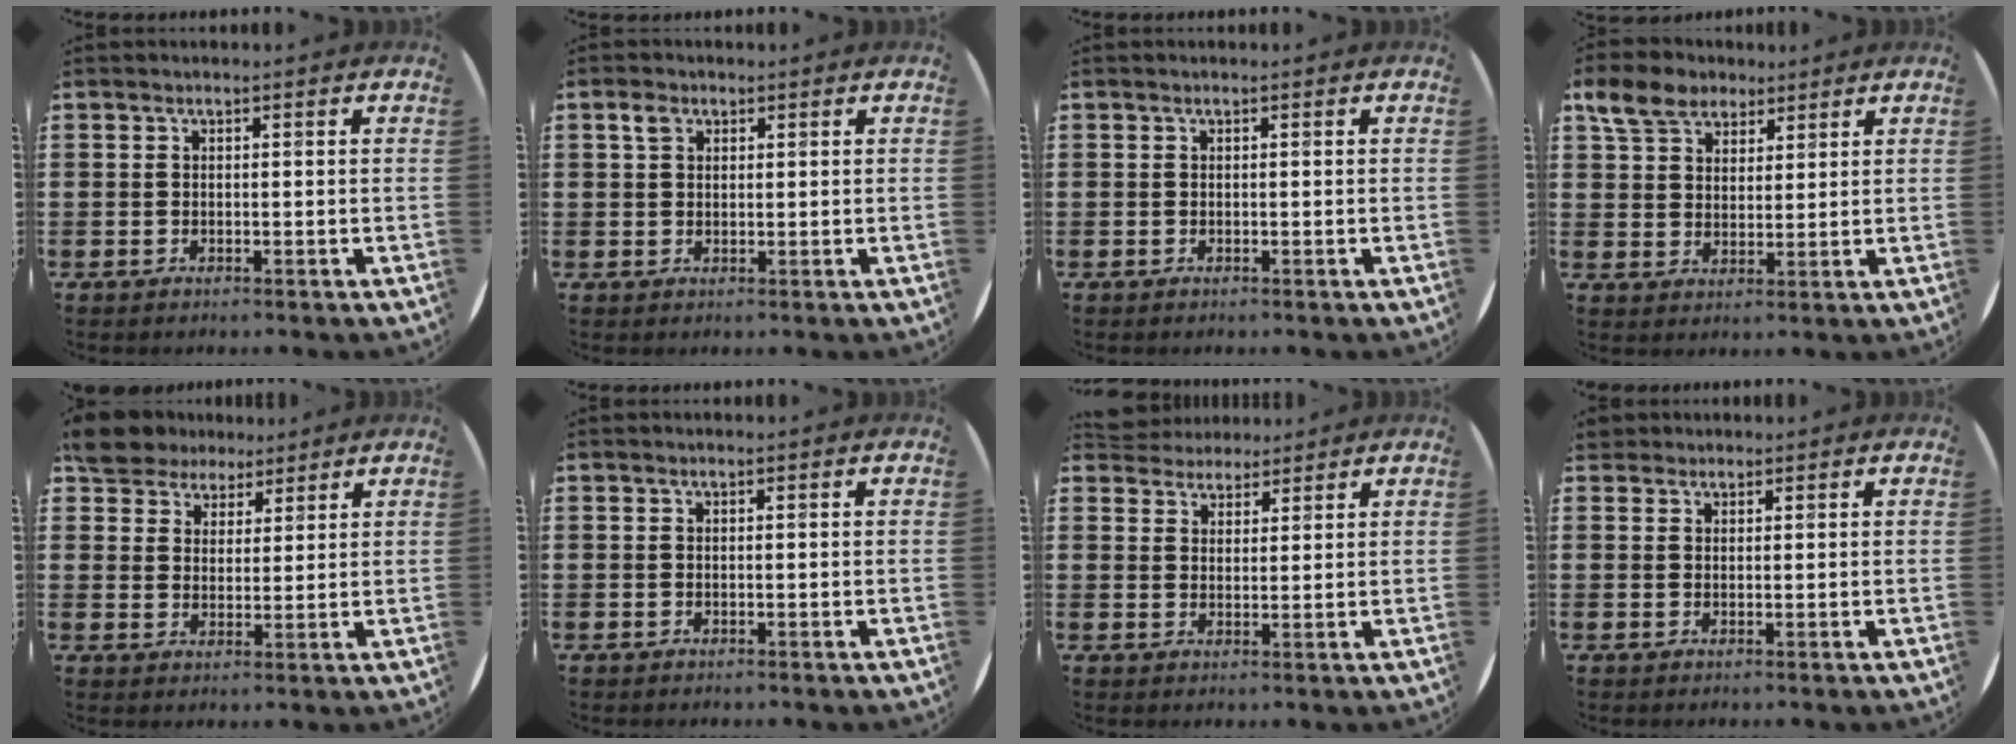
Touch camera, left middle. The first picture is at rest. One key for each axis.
{"total": 1.9, "fx": 1.1, "fy": 1.3, "fz": 0.9, "tx": -0.012, "ty": 0.002, "tz": 0.019}
{"total": 0.0}
{"total": 6.1, "fx": 4.6, "fy": 3.6, "fz": 1.9, "tx": -0.049, "ty": 0.003, "tz": 0.085}
{"total": 6.1, "fx": 5.4, "fy": 2.8, "fz": 0.8, "tx": -0.033, "ty": -0.006, "tz": 0.102}
{"total": 0.0}
{"total": 3.4, "fx": 3.2, "fy": 1.3, "fz": -0.2, "tx": -0.006, "ty": -0.002, "tz": 0.060}
{"total": 1.5, "fx": 1.4, "fy": 0.6, "fz": 0.1, "tx": -0.005, "ty": 0.004, "tz": 0.028}